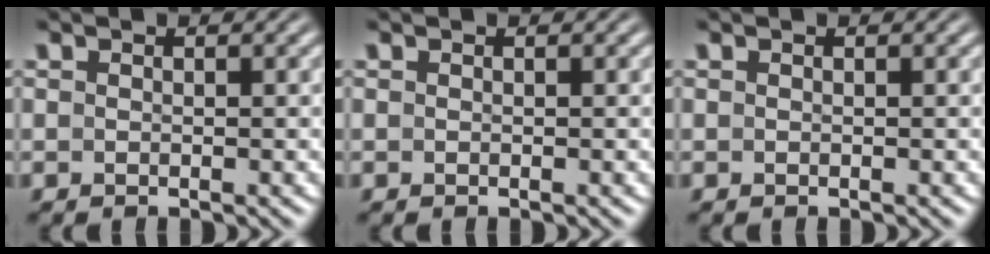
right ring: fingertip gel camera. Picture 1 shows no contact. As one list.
[{"total": 0.0}, {"total": 0.0}]